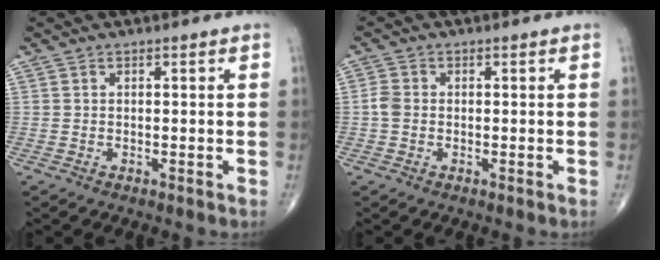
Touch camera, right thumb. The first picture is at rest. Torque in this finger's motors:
{"motor_torque": [-0.02, 0.04, 0.11, -0.01, 0.04]}